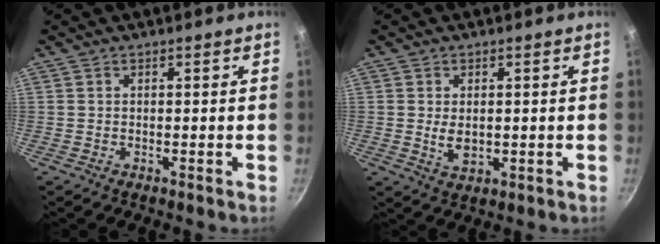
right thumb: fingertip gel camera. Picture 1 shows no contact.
{"total": 4.1, "force": [0.1, 2.5, 3.2], "torque": [-0.054, -0.010, 0.007]}